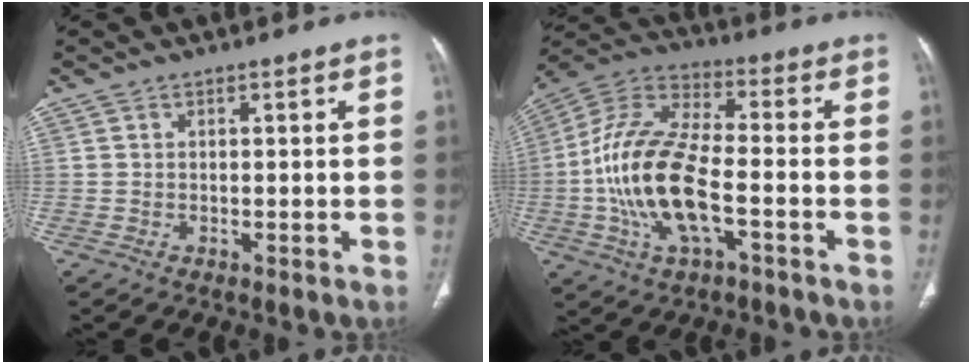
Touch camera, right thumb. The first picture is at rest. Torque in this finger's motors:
{"motor_torque": [1.21, 0.95, 2.13, -0.10, 0.71]}